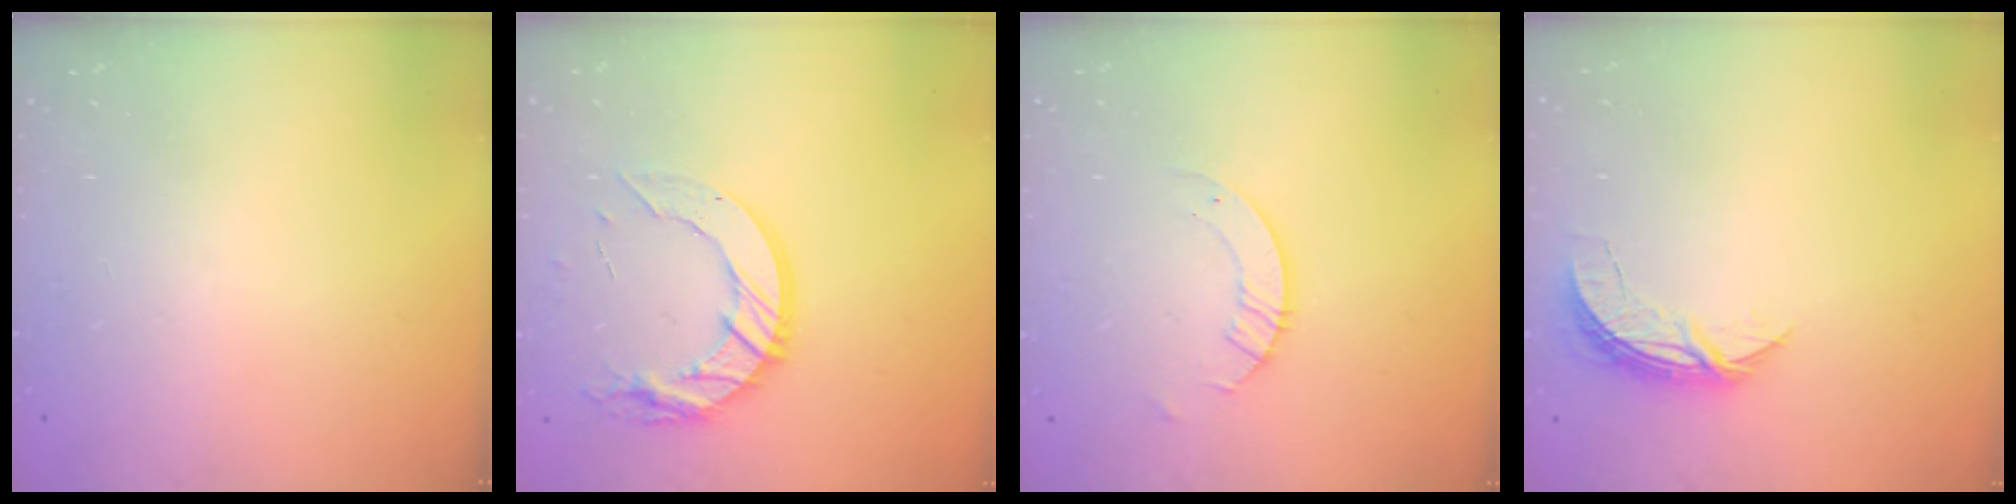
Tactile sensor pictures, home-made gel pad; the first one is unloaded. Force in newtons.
{"total": 12.9, "press": 12.9, "slide": 0.8}
{"total": 3.2, "press": 3.2, "slide": 0.3}
{"total": 5.5, "press": 5.5, "slide": 0.3}